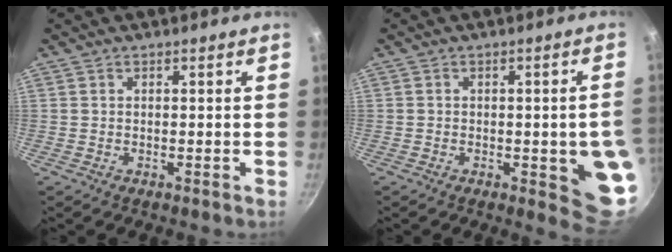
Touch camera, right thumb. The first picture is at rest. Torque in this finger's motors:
{"motor_torque": [2.59, 2.04, 1.72, -0.57, 0.07]}